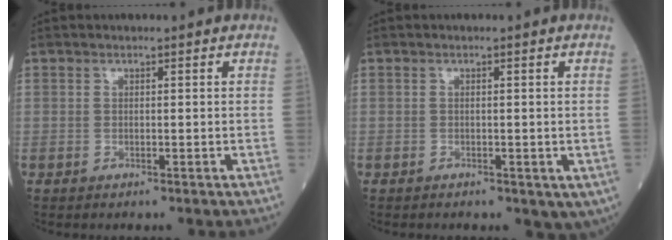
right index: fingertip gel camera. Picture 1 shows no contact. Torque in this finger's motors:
{"motor_torque": [0.22, -0.73, 0.14, 0.01]}